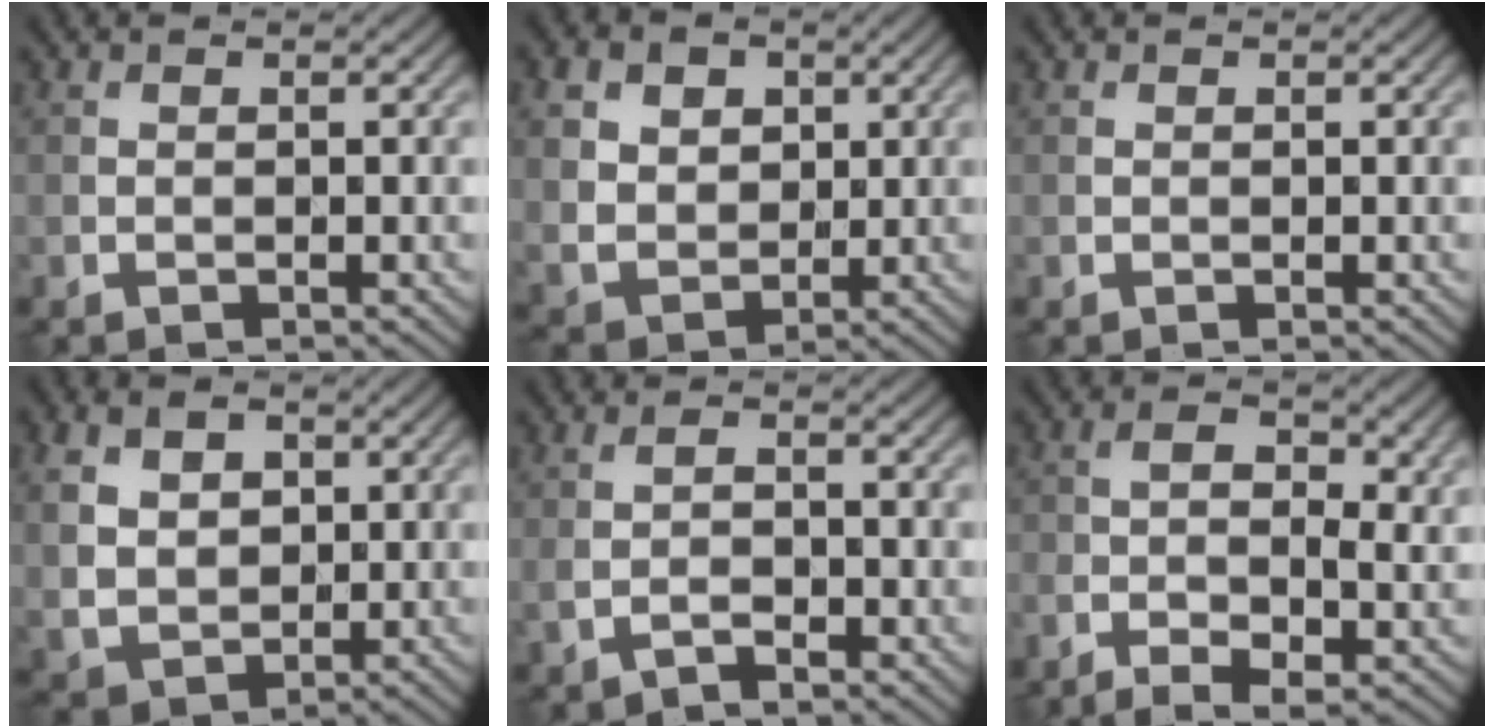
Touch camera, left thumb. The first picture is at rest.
{"total": 7.8, "force": [2.7, 6.1, 4.1], "torque": [-0.132, 0.007, 0.050]}
{"total": 0.0}
{"total": 6.7, "force": [1.9, 4.9, 4.1], "torque": [-0.105, 0.000, 0.033]}
{"total": 2.8, "force": [-1.1, 1.2, 2.2], "torque": [-0.049, -0.005, -0.022]}
{"total": 8.3, "force": [-3.1, 3.3, 6.9], "torque": [-0.127, -0.009, -0.053]}